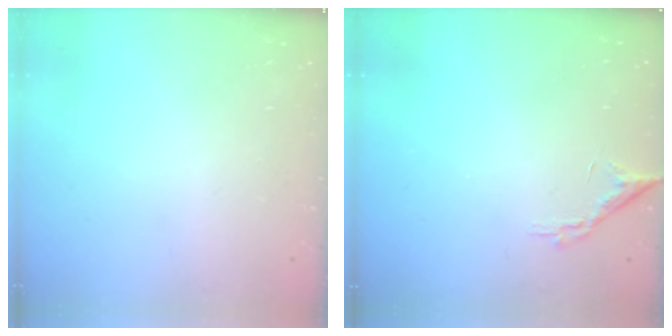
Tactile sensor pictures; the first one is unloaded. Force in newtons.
{"total": 6.8, "press": 6.8, "slide": 0.4}